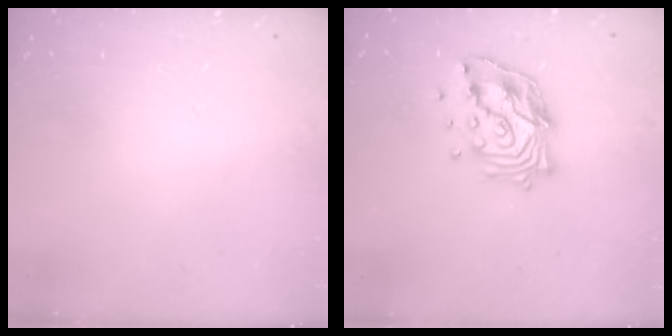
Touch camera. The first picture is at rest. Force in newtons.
{"total": 13.5, "press": 13.4, "slide": 1.0}